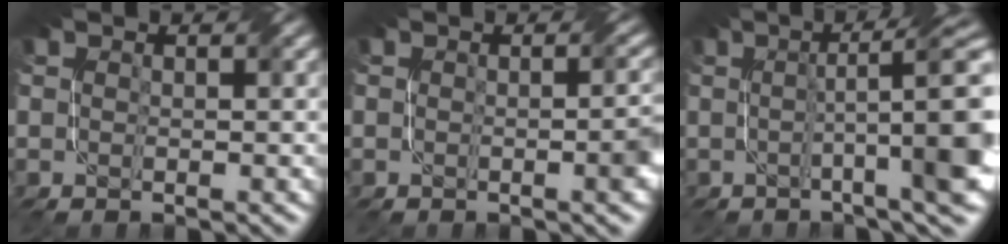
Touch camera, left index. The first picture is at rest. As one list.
[{"total": 2.4, "force": [-0.5, 0.7, 2.2], "torque": [-0.024, 0.000, -0.006]}, {"total": 10.5, "force": [0.0, 2.3, 10.3], "torque": [-0.111, 0.017, 0.001]}]